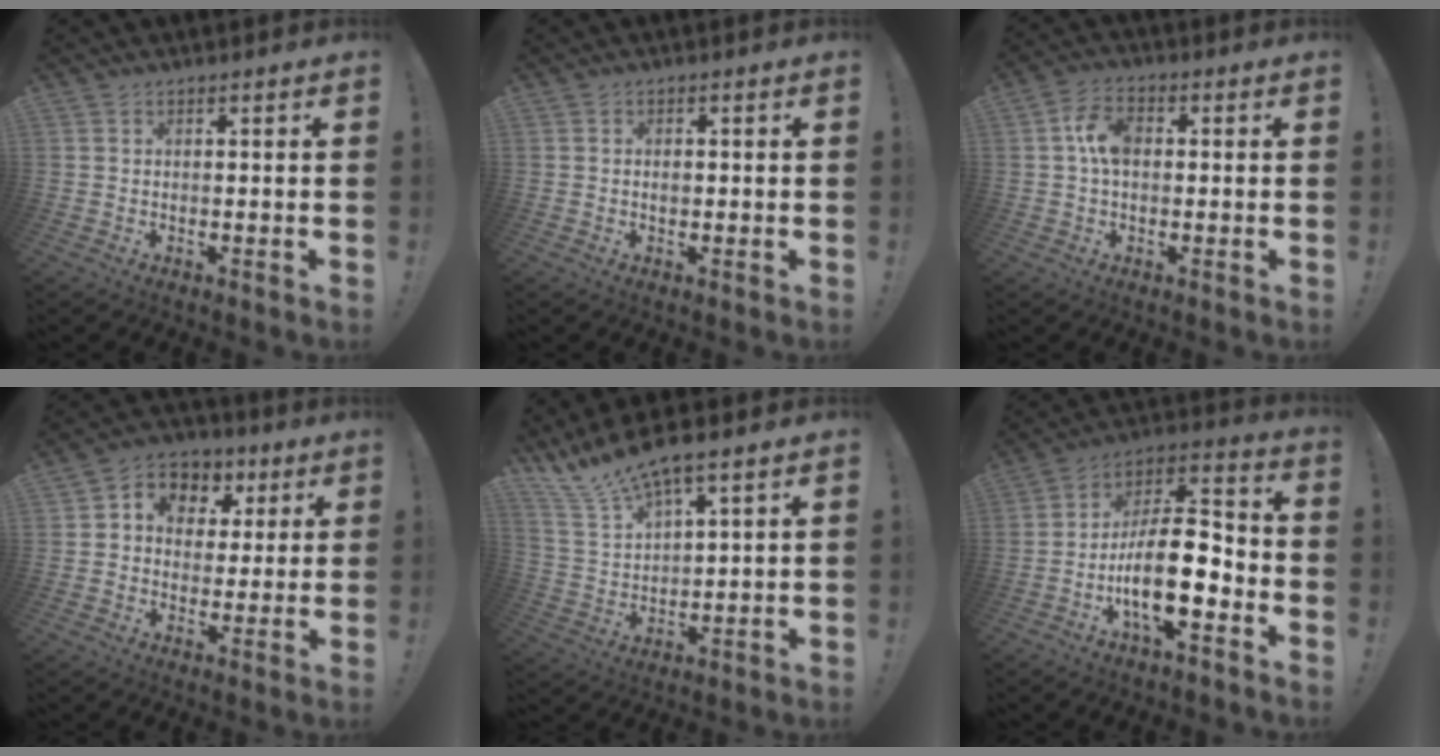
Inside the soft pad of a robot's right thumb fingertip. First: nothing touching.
{"total": 1.0, "force": [-0.1, 0.7, 0.7], "torque": [-0.001, -0.003, -0.004]}
{"total": 7.5, "force": [0.7, 4.8, 5.7], "torque": [-0.103, 0.014, 0.015]}
{"total": 7.9, "force": [1.7, 7.2, 2.7], "torque": [-0.042, -0.009, 0.039]}
{"total": 10.6, "force": [9.2, 1.0, 5.1], "torque": [-0.118, -0.056, 0.167]}
{"total": 17.9, "force": [-5.8, 7.1, 15.3], "torque": [-0.272, 0.026, -0.091]}